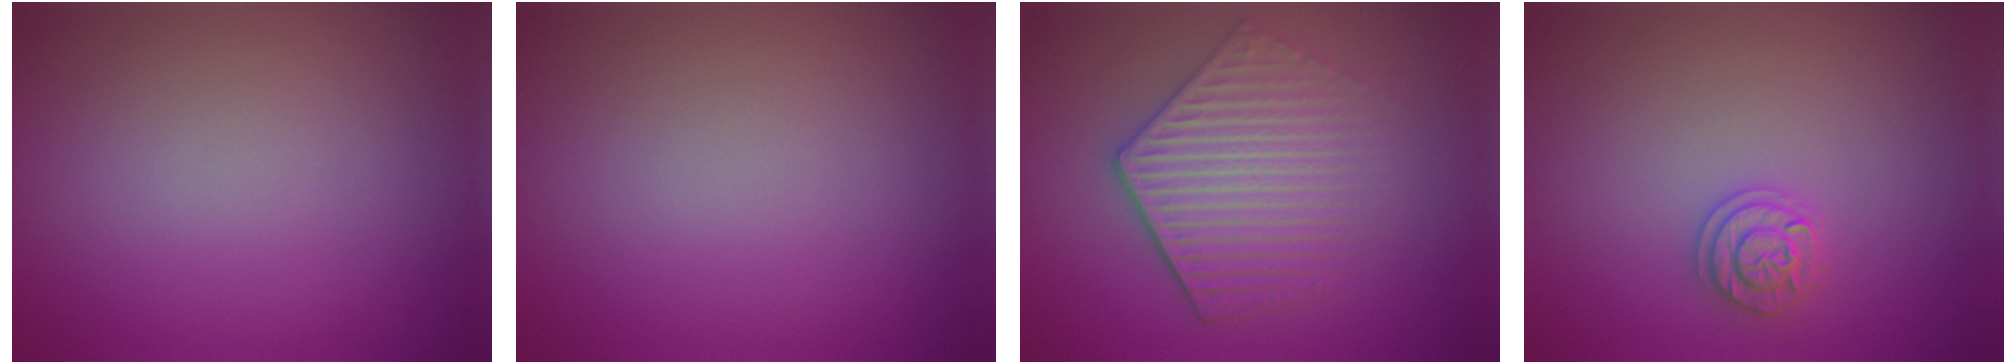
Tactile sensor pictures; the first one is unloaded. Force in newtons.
{"total": 0.0}
{"total": 5.5, "press": 4.2, "slide": 3.6}
{"total": 1.8, "press": 1.8, "slide": 0.5}